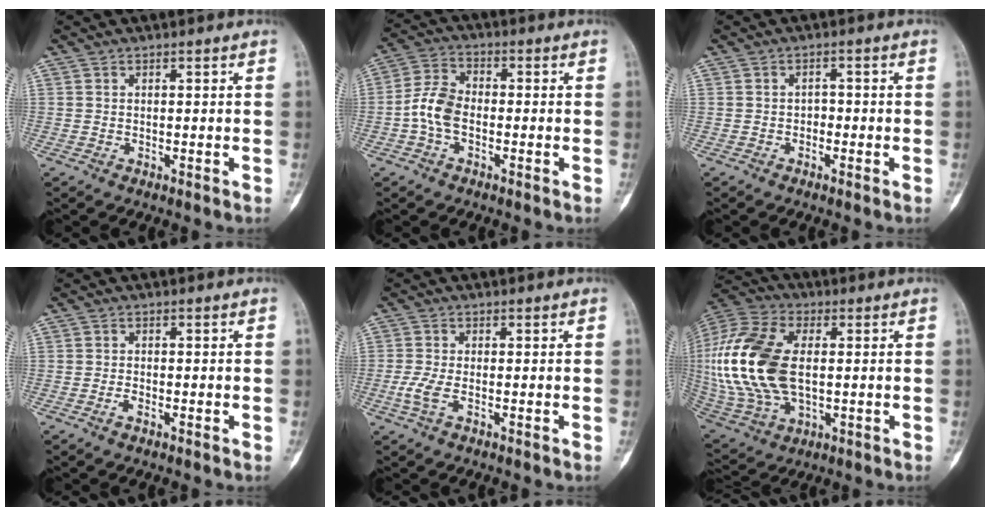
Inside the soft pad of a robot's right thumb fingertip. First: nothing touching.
{"total": 6.9, "force": [-1.7, 4.3, 5.1], "torque": [-0.102, 0.023, -0.044]}
{"total": 1.5, "force": [-0.8, 1.2, 0.5], "torque": [0.006, 0.009, -0.019]}
{"total": 1.2, "force": [-0.7, 0.5, 0.8], "torque": [-0.017, 0.001, -0.017]}
{"total": 3.2, "force": [-1.1, 1.2, 2.7], "torque": [-0.075, -0.005, -0.025]}
{"total": 22.5, "force": [0.9, 13.0, 18.3], "torque": [-0.406, -0.002, 0.023]}